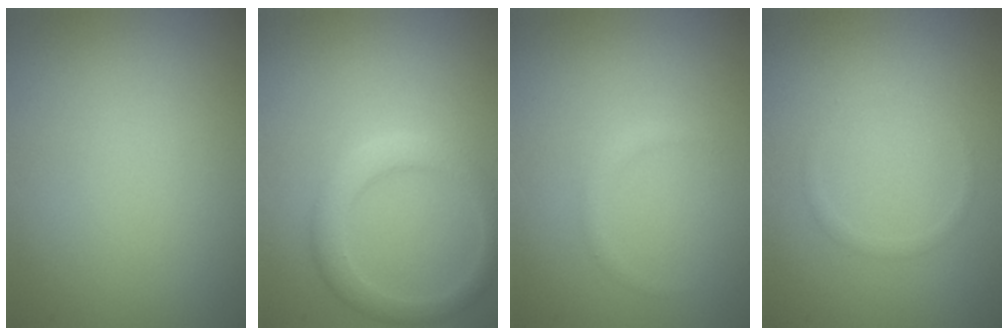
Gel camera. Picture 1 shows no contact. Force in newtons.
{"total": 2.9, "press": 2.9, "slide": 0.1}
{"total": 0.7, "press": 0.7, "slide": 0.1}
{"total": 0.7, "press": 0.7, "slide": 0.0}